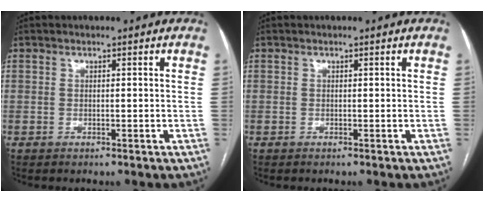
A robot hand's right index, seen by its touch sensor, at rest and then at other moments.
{"total": 0.0}